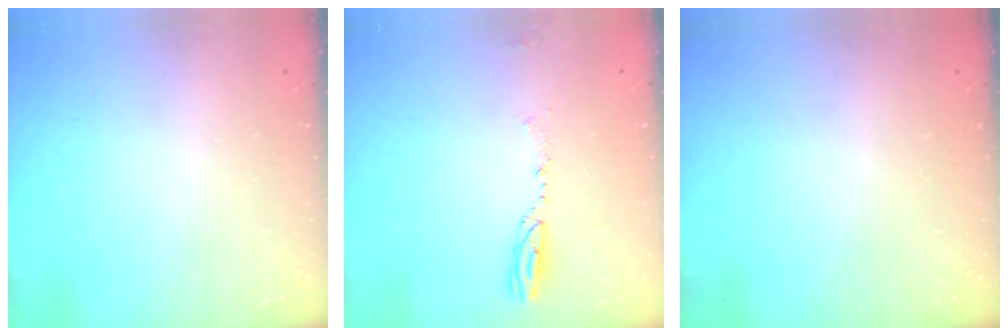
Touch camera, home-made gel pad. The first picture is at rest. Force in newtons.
{"total": 3.8, "press": 3.8, "slide": 0.6}
{"total": 0.0}